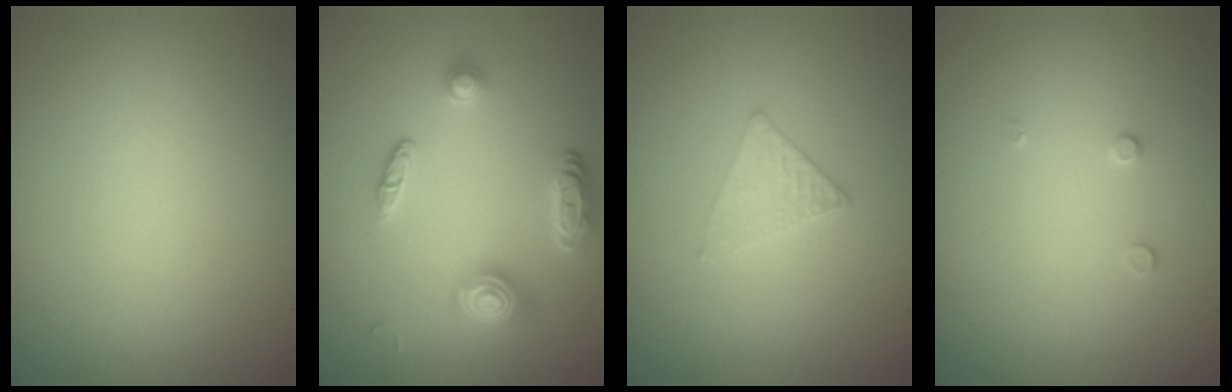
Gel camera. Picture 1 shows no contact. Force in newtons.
{"total": 3.2, "press": 3.1, "slide": 0.7}
{"total": 1.6, "press": 1.6, "slide": 0.2}
{"total": 0.6, "press": 0.6, "slide": 0.2}